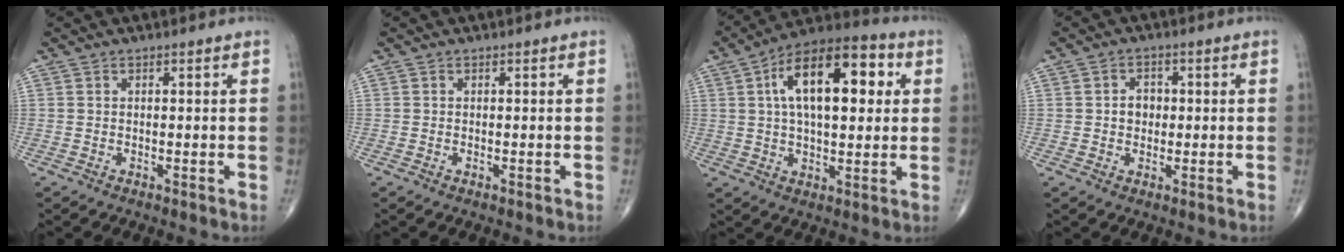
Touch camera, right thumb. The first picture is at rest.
{"total": 0.0}
{"total": 18.9, "force": [4.6, 9.0, 16.0], "torque": [-0.232, 0.021, 0.064]}
{"total": 3.3, "force": [0.0, 2.8, 1.8], "torque": [-0.012, 0.006, -0.003]}